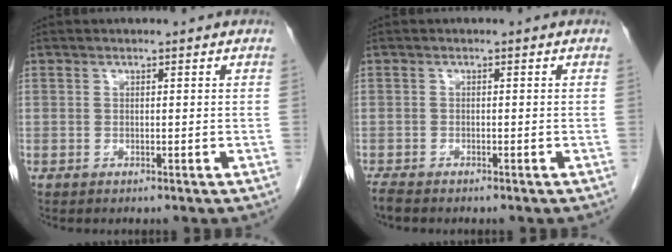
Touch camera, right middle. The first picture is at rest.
{"total": 1.9, "force": [-1.7, 0.3, 0.8], "torque": [-0.021, -0.006, -0.029]}